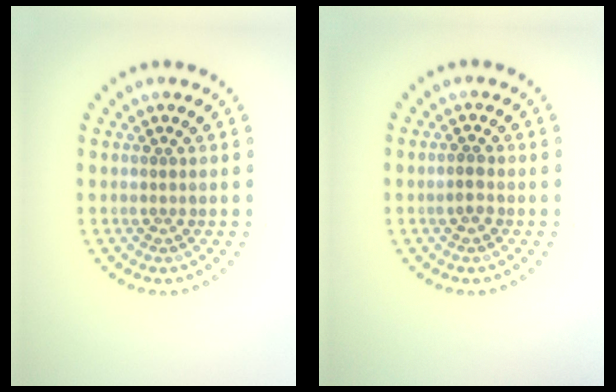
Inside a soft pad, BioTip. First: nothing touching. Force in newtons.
{"total": 1.3, "press": 1.2, "slide": 0.5}